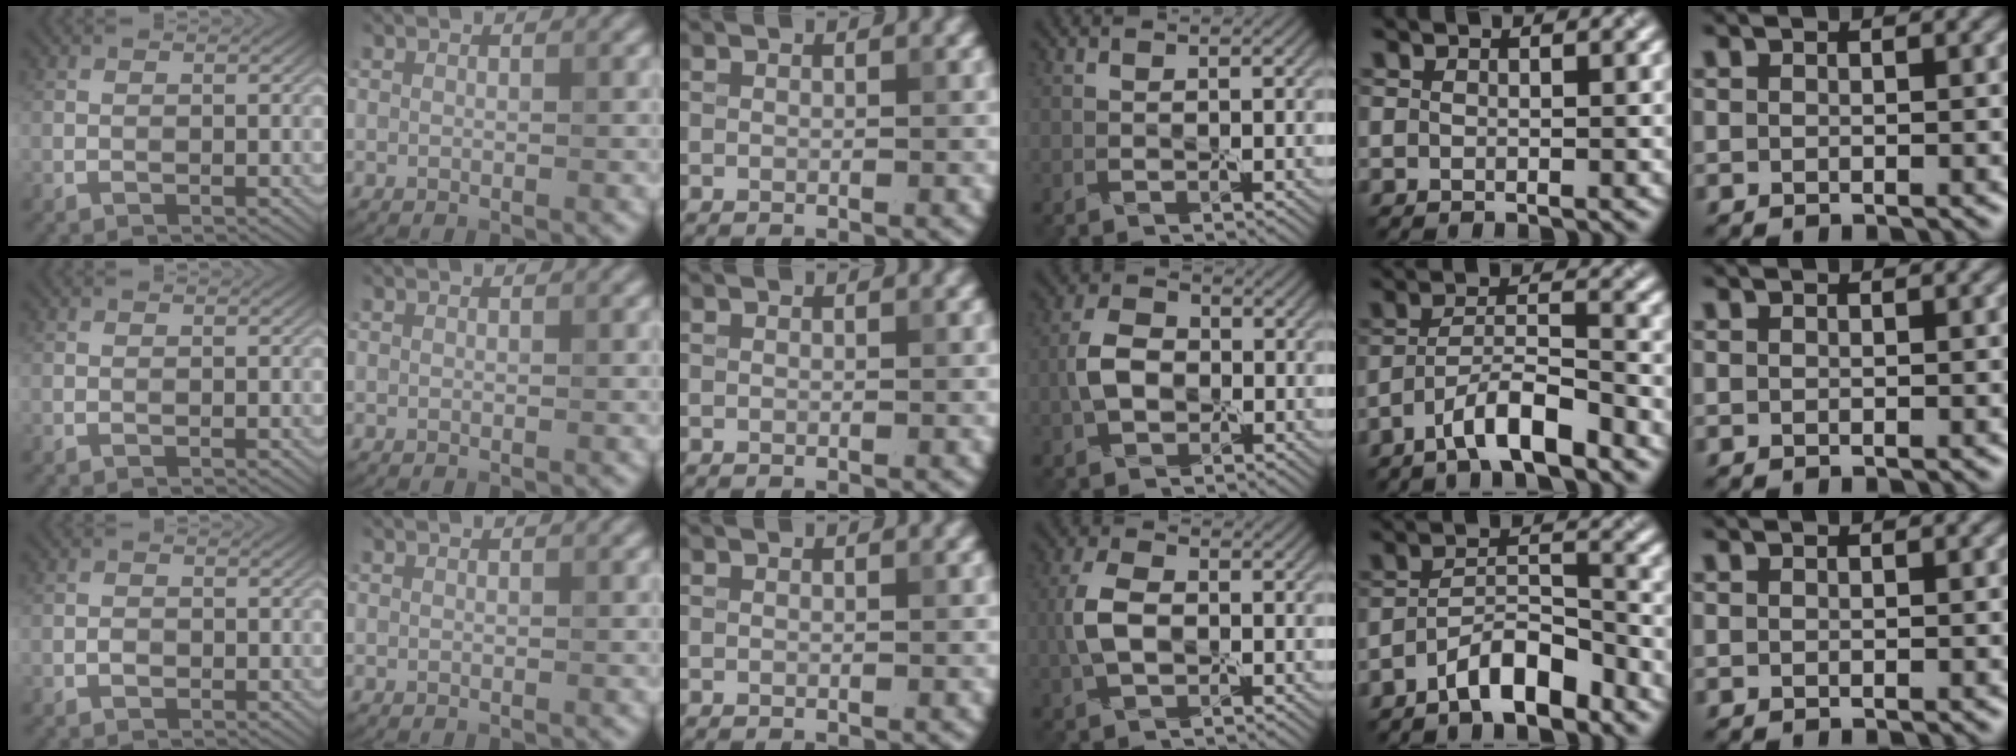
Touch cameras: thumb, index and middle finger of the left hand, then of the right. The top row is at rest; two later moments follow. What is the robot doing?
{"motion": "peel", "object": "bandage"}